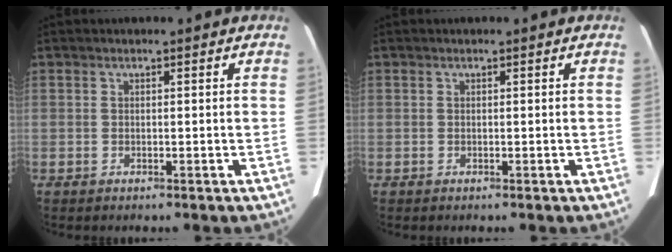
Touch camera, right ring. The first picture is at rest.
{"total": 0.0}